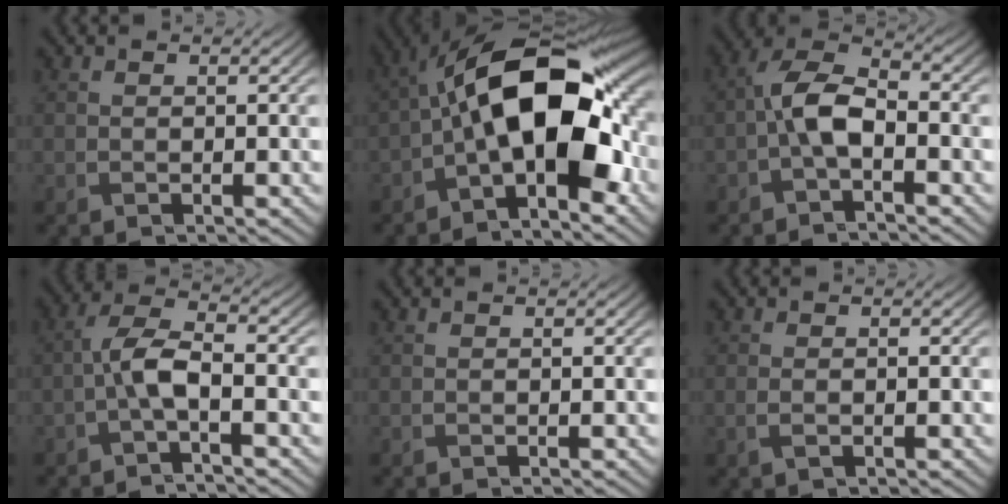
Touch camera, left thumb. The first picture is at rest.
{"total": 16.6, "force": [-1.6, 8.0, 14.5], "torque": [-0.233, 0.024, -0.044]}
{"total": 5.9, "force": [-1.6, 2.8, 5.0], "torque": [-0.098, 0.018, -0.044]}
{"total": 4.9, "force": [-1.6, 1.4, 4.4], "torque": [-0.094, 0.013, -0.043]}
{"total": 0.0}
{"total": 1.1, "force": [-0.3, 0.5, 0.9], "torque": [-0.022, -0.003, -0.004]}